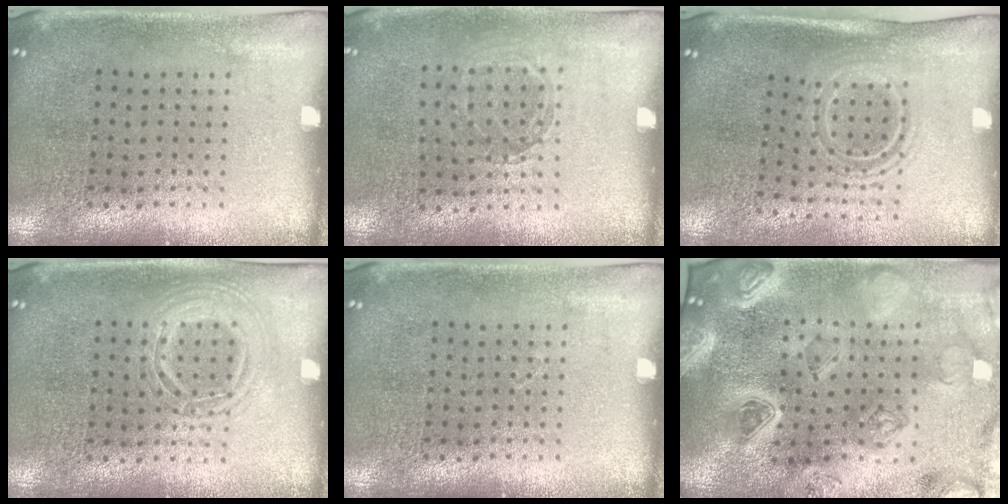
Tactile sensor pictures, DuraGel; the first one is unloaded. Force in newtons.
{"total": 0.9, "press": 0.9, "slide": 0.2}
{"total": 1.6, "press": 1.2, "slide": 1.1}
{"total": 1.1, "press": 1.1, "slide": 0.1}
{"total": 0.0}
{"total": 5.1, "press": 4.4, "slide": 2.6}